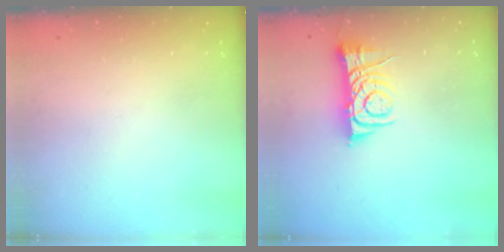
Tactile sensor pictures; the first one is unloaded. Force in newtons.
{"total": 7.0, "press": 7.0, "slide": 0.9}